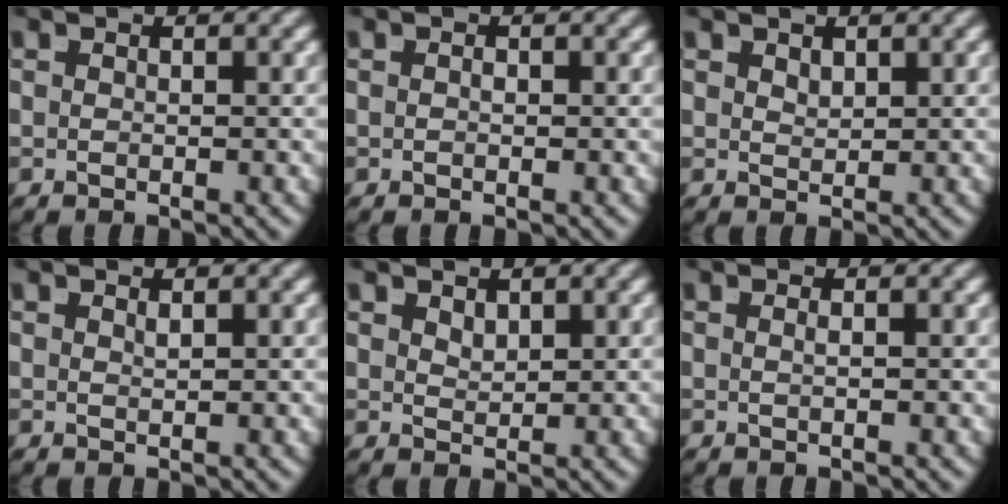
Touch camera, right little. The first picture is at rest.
{"total": 0.0}
{"total": 1.0, "force": [0.9, -0.4, 0.2], "torque": [0.004, -0.009, 0.026]}
{"total": 0.7, "force": [0.3, -0.6, 0.2], "torque": [0.000, -0.005, 0.010]}
{"total": 1.3, "force": [1.2, -0.4, 0.3], "torque": [0.003, -0.010, 0.031]}
{"total": 0.6, "force": [-0.2, -0.4, 0.4], "torque": [-0.007, -0.004, -0.002]}